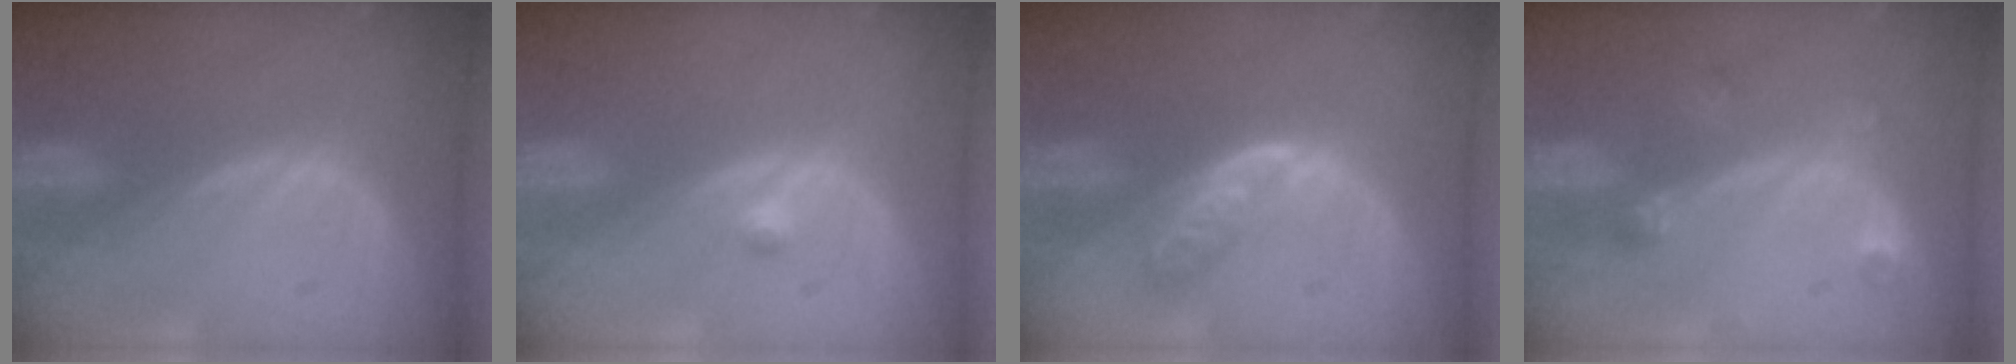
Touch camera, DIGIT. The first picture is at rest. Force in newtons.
{"total": 1.1, "press": 0.9, "slide": 0.5}
{"total": 4.9, "press": 4.2, "slide": 2.4}
{"total": 2.7, "press": 2.6, "slide": 0.4}